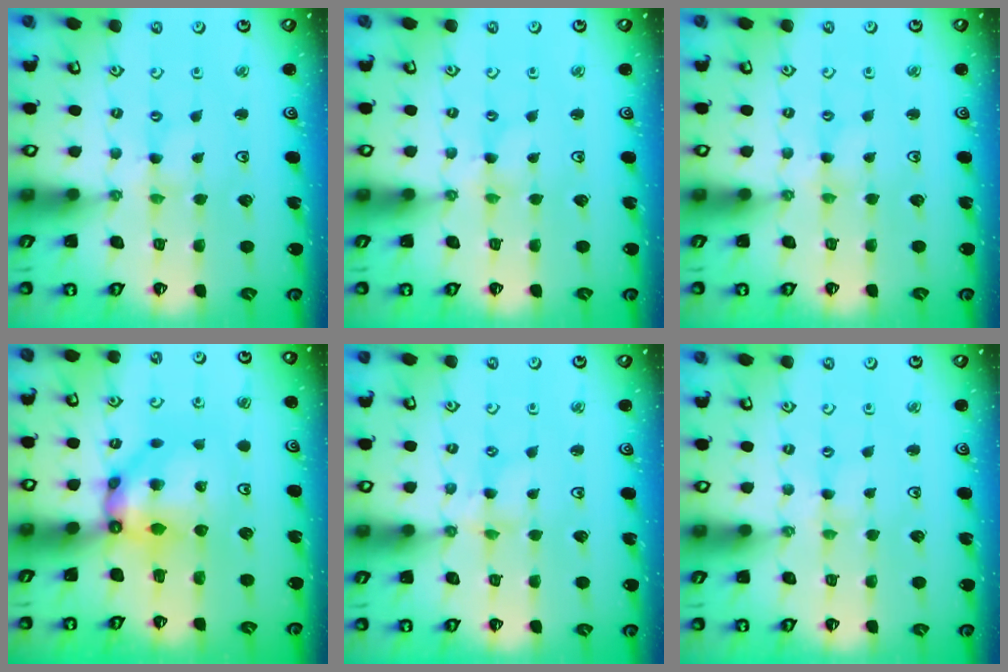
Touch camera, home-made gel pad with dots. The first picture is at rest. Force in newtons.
{"total": 0.0}
{"total": 0.9, "press": 0.9, "slide": 0.2}
{"total": 9.6, "press": 9.5, "slide": 1.1}
{"total": 1.6, "press": 1.6, "slide": 0.2}
{"total": 0.8, "press": 0.8, "slide": 0.2}